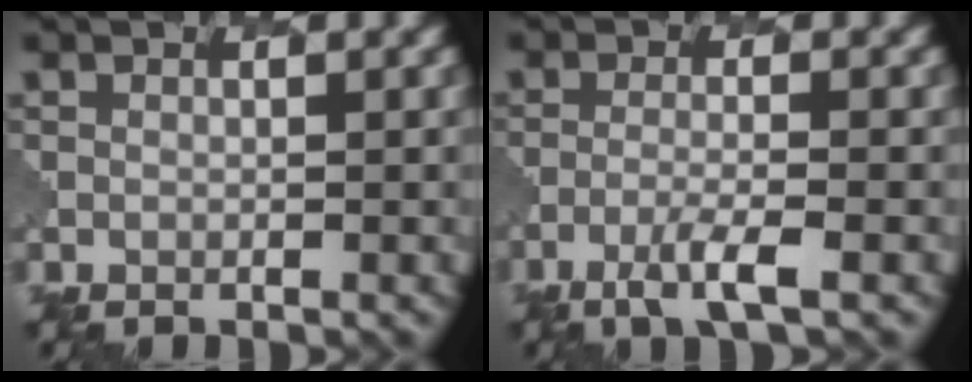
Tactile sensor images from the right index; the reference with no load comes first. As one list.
[{"total": 3.0, "force": [-1.8, 0.3, 2.4], "torque": [-0.048, -0.002, -0.041]}]